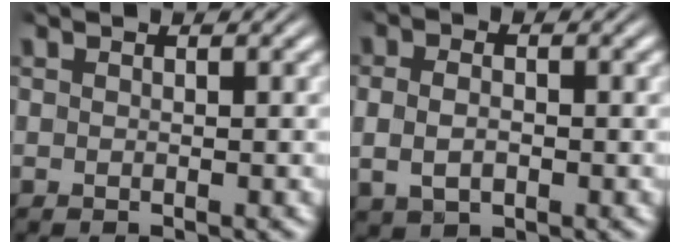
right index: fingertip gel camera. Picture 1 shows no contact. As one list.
[{"total": 2.7, "force": [0.0, 1.9, 1.9], "torque": [-0.042, 0.000, 0.005]}]